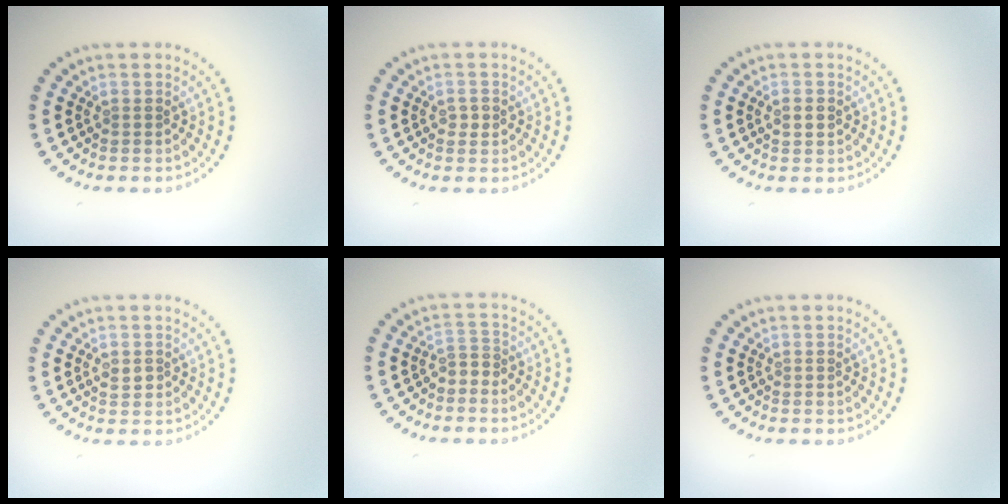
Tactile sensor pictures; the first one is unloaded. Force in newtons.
{"total": 1.0, "press": 1.0, "slide": 0.2}
{"total": 1.7, "press": 1.7, "slide": 0.1}
{"total": 1.3, "press": 1.3, "slide": 0.1}
{"total": 1.5, "press": 1.1, "slide": 1.0}
{"total": 0.0}